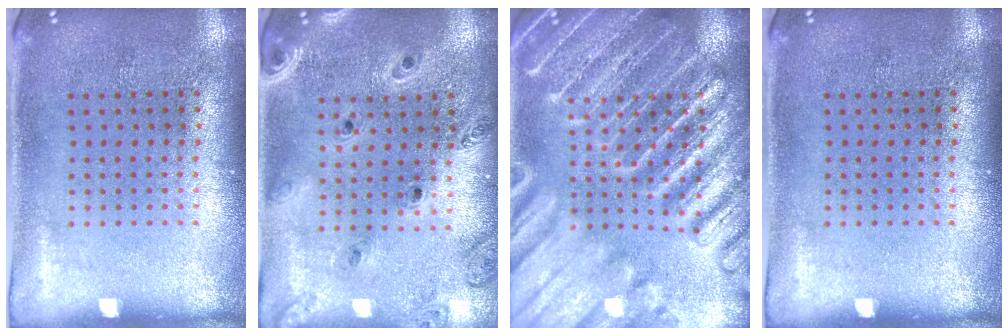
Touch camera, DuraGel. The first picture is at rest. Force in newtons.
{"total": 1.3, "press": 1.3, "slide": 0.2}
{"total": 6.3, "press": 6.2, "slide": 0.7}
{"total": 0.0}